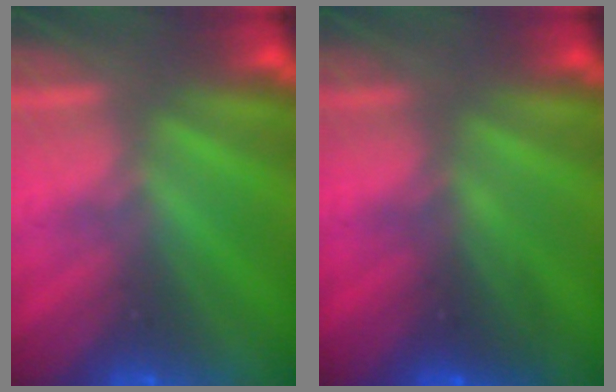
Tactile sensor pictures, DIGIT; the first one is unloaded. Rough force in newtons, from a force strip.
{"total": 2.7}